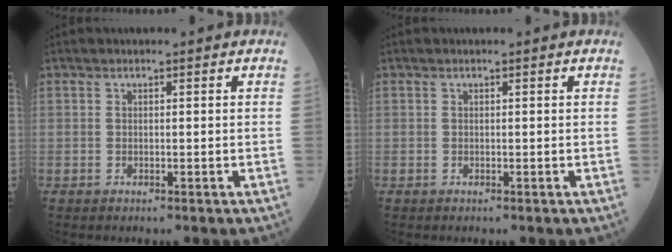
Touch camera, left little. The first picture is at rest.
{"total": 0.0}